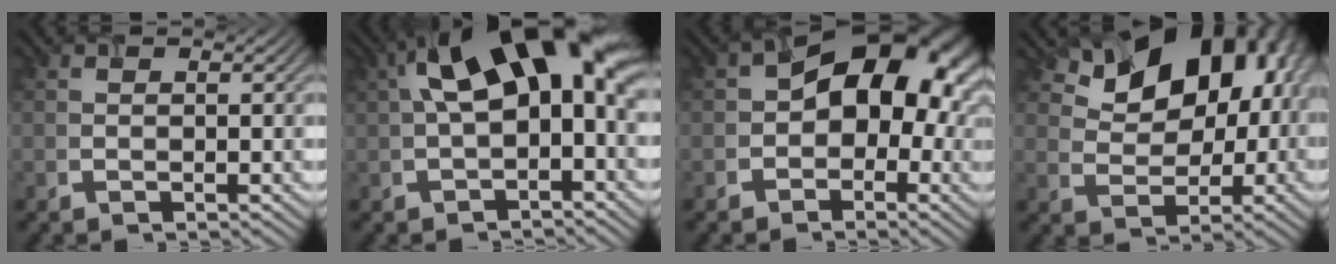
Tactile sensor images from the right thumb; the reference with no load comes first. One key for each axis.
{"total": 13.7, "fx": 3.1, "fy": 6.5, "fz": 11.7, "tx": -0.187, "ty": 0.017, "tz": 0.048}
{"total": 11.7, "fx": 0.6, "fy": 7.8, "fz": 8.6, "tx": -0.102, "ty": 0.017, "tz": -0.009}
{"total": 13.3, "fx": 5.7, "fy": 8.6, "fz": 8.3, "tx": -0.126, "ty": 0.008, "tz": 0.097}